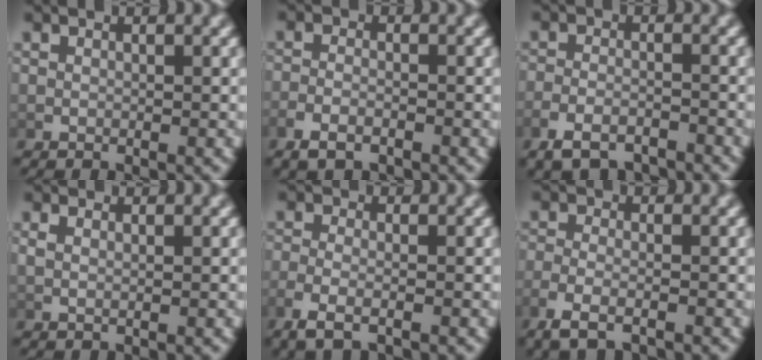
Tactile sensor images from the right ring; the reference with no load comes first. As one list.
[{"total": 2.8, "force": [-2.1, 1.1, 1.5], "torque": [-0.032, -0.006, -0.033]}, {"total": 4.1, "force": [-3.6, 1.3, 1.4], "torque": [-0.023, -0.007, -0.059]}, {"total": 0.9, "force": [0.6, 0.1, 0.7], "torque": [-0.012, -0.001, 0.016]}, {"total": 2.9, "force": [-1.7, 0.9, 2.2], "torque": [-0.058, -0.010, -0.024]}, {"total": 3.1, "force": [-2.0, 0.9, 2.1], "torque": [-0.055, -0.009, -0.029]}]